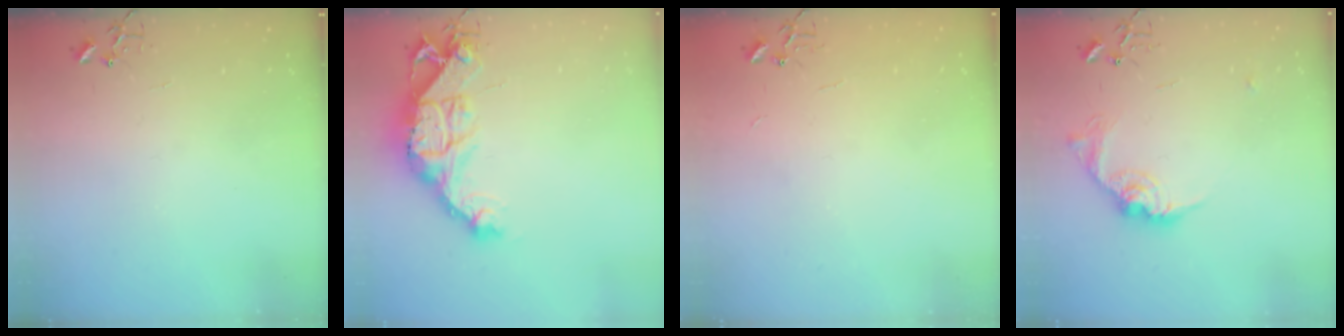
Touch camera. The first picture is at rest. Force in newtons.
{"total": 18.1, "press": 18.0, "slide": 2.0}
{"total": 2.2, "press": 2.2, "slide": 0.3}
{"total": 13.4, "press": 13.3, "slide": 0.8}